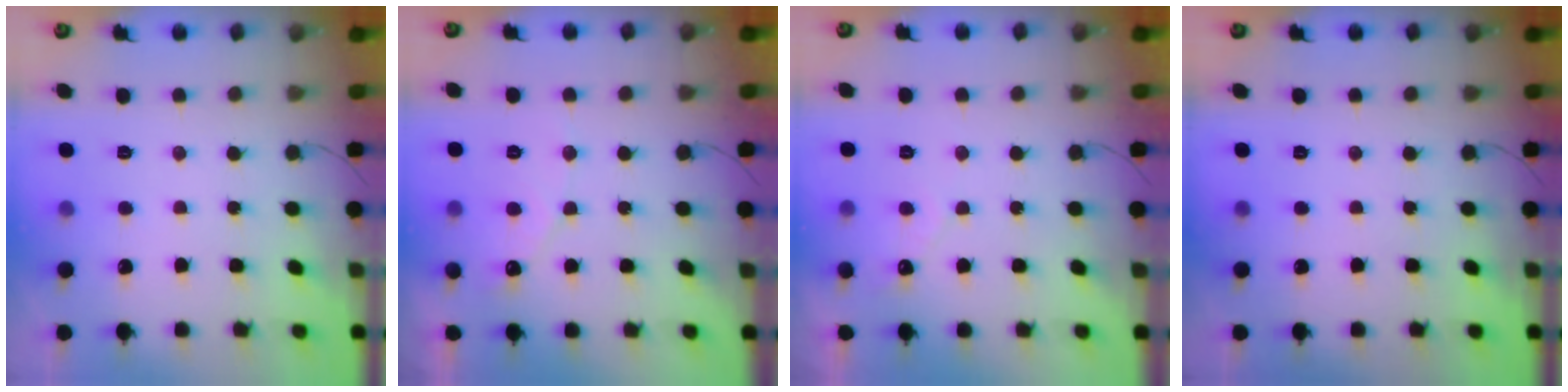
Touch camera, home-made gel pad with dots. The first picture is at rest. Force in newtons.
{"total": 5.1, "press": 5.1, "slide": 0.4}
{"total": 2.5, "press": 2.5, "slide": 0.0}
{"total": 0.0}